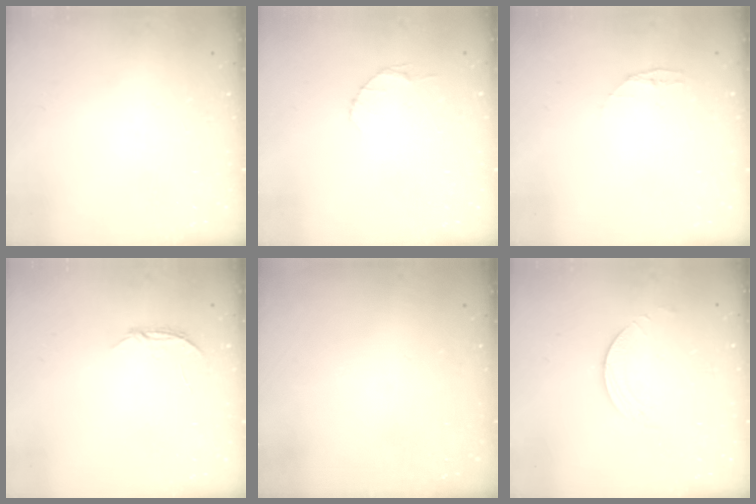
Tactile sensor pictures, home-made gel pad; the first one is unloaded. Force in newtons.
{"total": 4.0, "press": 4.0, "slide": 0.6}
{"total": 3.4, "press": 3.4, "slide": 0.4}
{"total": 3.8, "press": 3.8, "slide": 0.5}
{"total": 0.0}
{"total": 2.0, "press": 2.0, "slide": 0.2}